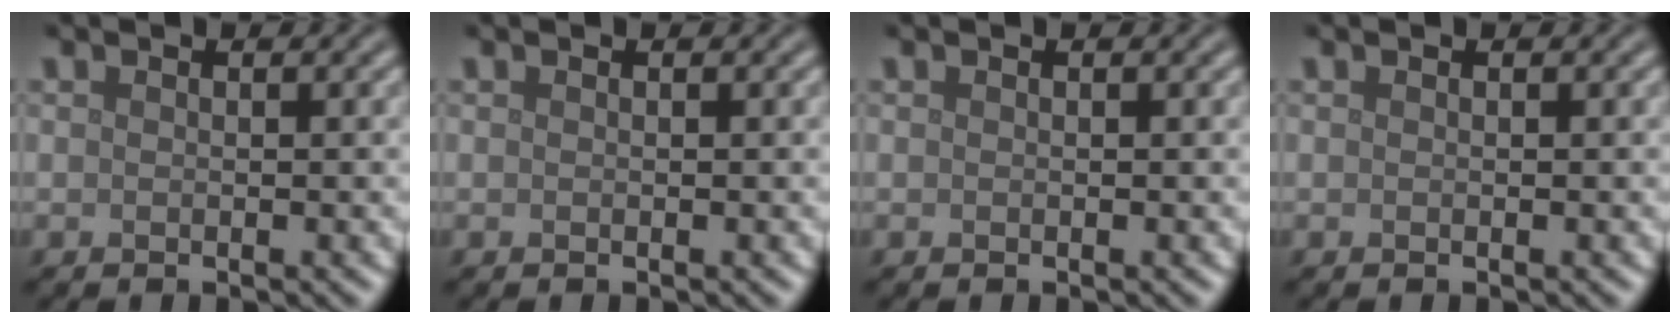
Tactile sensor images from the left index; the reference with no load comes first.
{"total": 0.0}
{"total": 0.0}
{"total": 0.0}